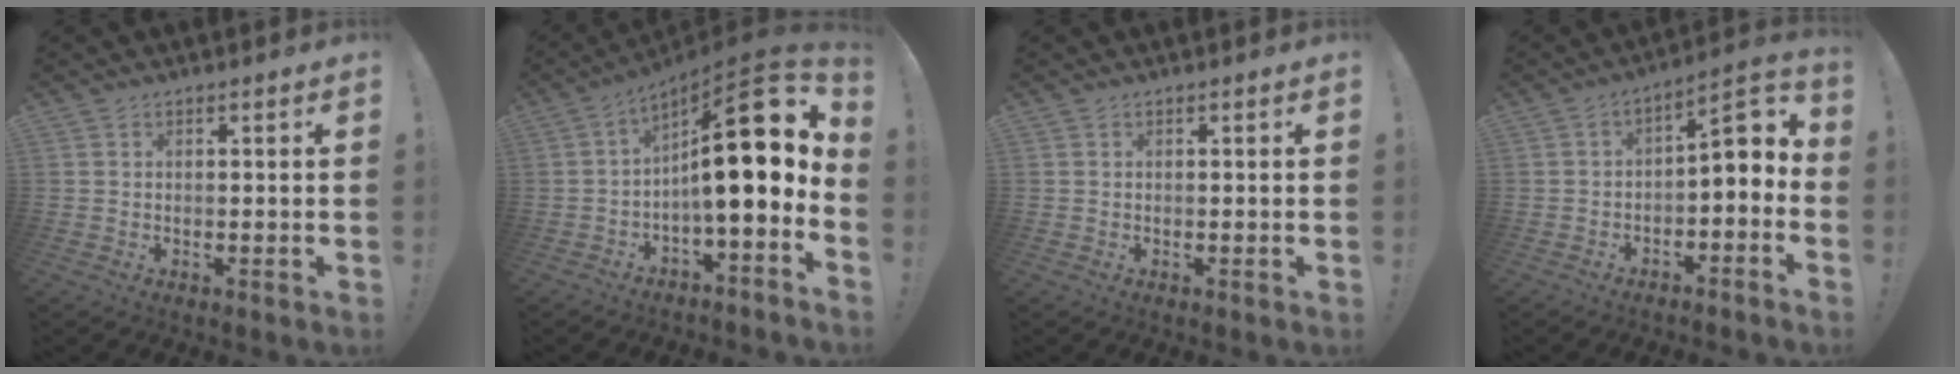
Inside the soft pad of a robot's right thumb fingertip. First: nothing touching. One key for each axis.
{"total": 20.8, "fx": 3.3, "fy": 5.5, "fz": 19.8, "tx": -0.308, "ty": -0.017, "tz": 0.051}
{"total": 0.0}
{"total": 7.7, "fx": -0.1, "fy": 3.2, "fz": 7.0, "tx": -0.092, "ty": -0.006, "tz": -0.006}